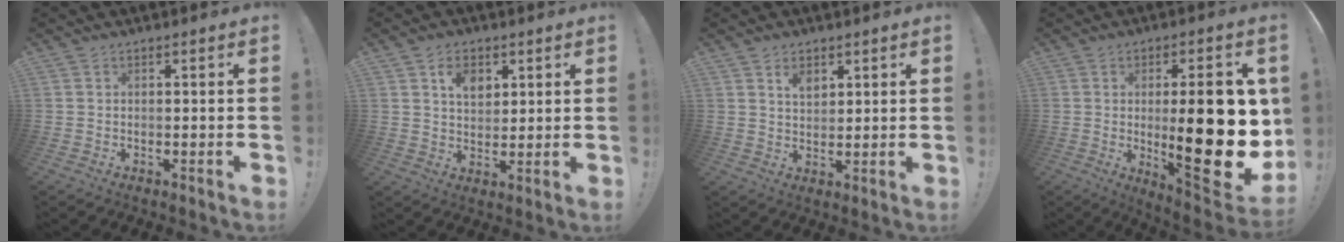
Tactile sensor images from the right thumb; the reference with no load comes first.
{"total": 6.5, "force": [3.2, 4.6, 3.4], "torque": [-0.042, -0.013, 0.055]}
{"total": 3.9, "force": [2.5, 2.5, 1.5], "torque": [-0.016, -0.012, 0.044]}
{"total": 27.1, "force": [-0.4, 9.1, 25.5], "torque": [-0.370, -0.025, 0.005]}